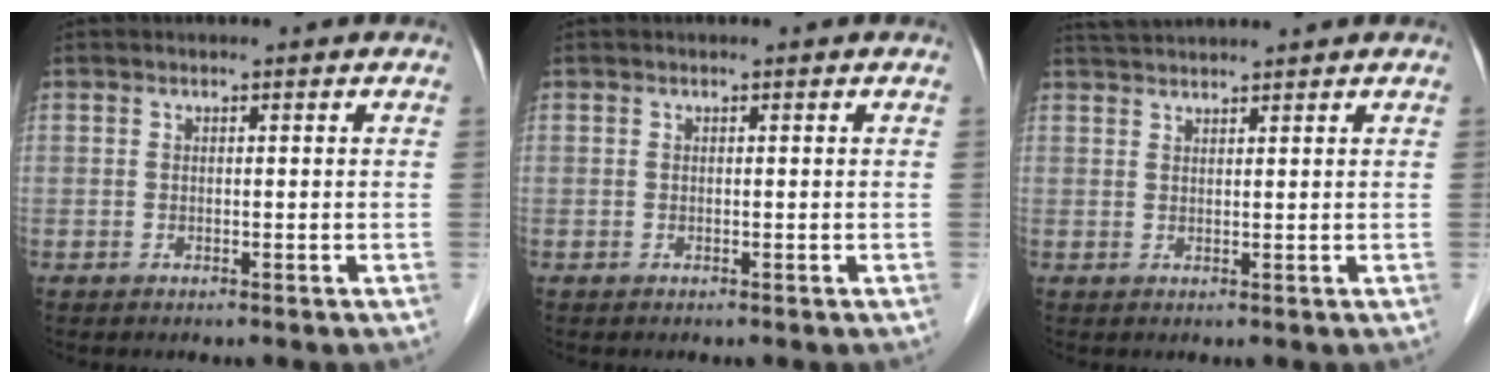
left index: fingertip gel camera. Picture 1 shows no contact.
{"total": 0.0}
{"total": 4.6, "force": [4.4, -0.6, 1.3], "torque": [-0.019, 0.033, 0.079]}